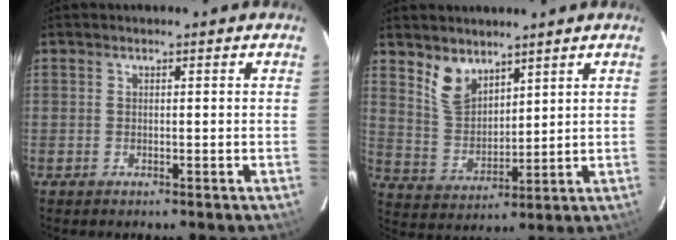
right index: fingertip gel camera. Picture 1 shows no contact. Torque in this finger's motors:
{"motor_torque": [0.16, 0.16, 0.06, 0.03]}